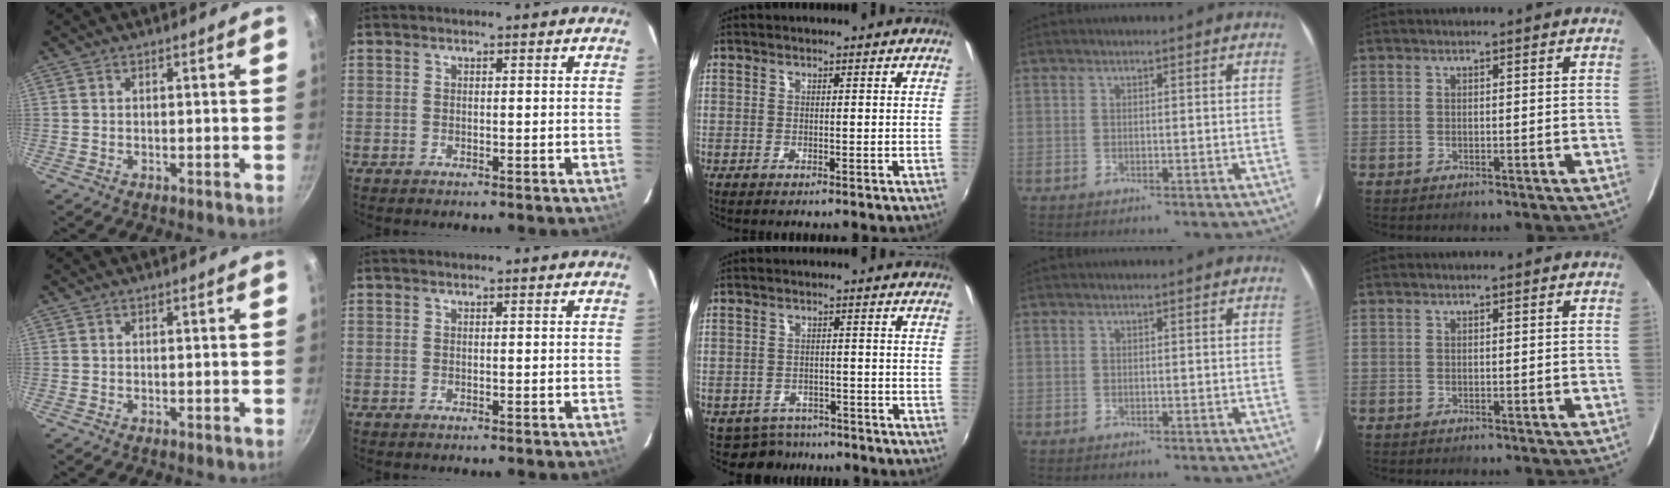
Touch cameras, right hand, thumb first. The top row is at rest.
{"middle": {"total": 5.6, "force": [-4.5, 3.2, 0.5], "torque": [-0.020, 0.002, -0.067]}}